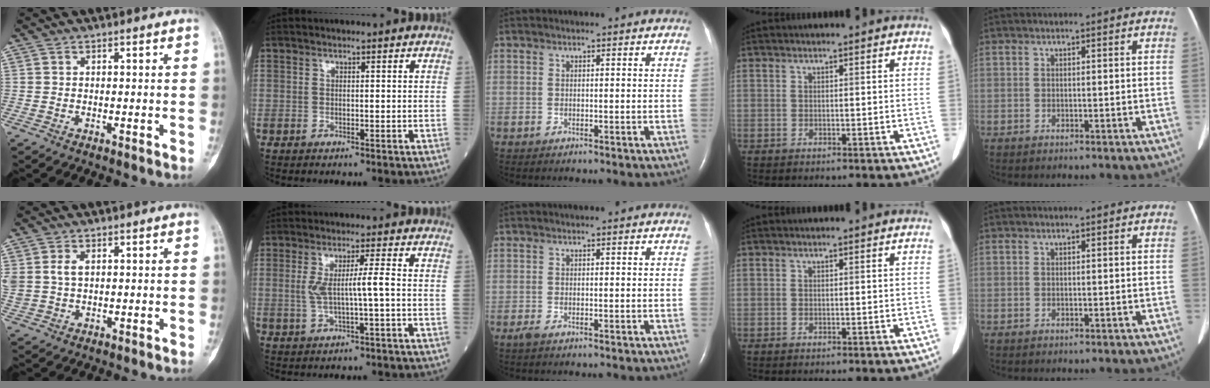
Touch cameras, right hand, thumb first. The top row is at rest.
{"thumb": {"total": 4.4, "force": [1.2, 2.9, 3.1], "torque": [-0.073, 0.004, 0.029]}, "index": {"total": 5.0, "force": [-0.1, -0.1, 5.0], "torque": [-0.096, 0.004, 0.001]}, "middle": {"total": 0.9, "force": [-0.6, 0.2, 0.6], "torque": [-0.019, -0.004, -0.011]}}